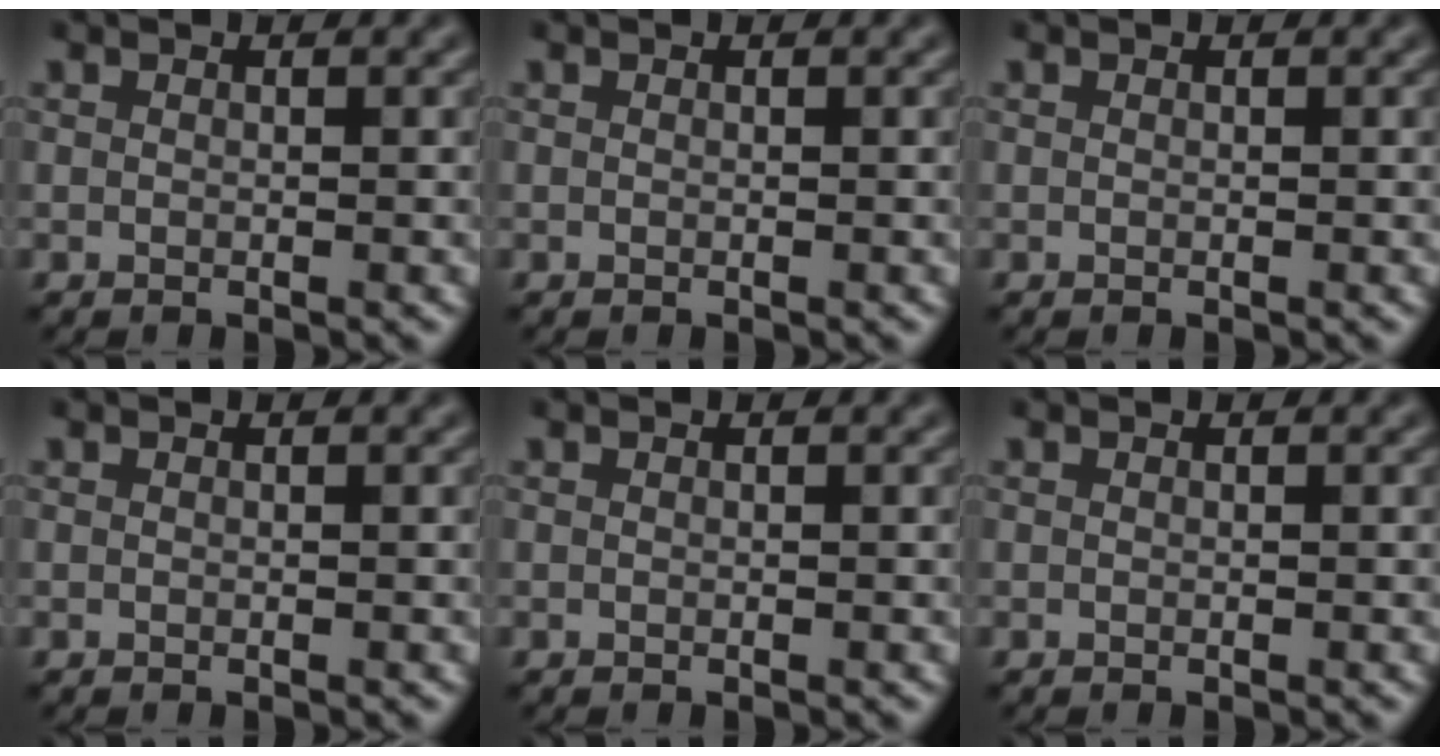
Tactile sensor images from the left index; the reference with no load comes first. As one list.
[{"total": 0.0}, {"total": 0.0}, {"total": 0.0}, {"total": 0.0}, {"total": 0.0}]